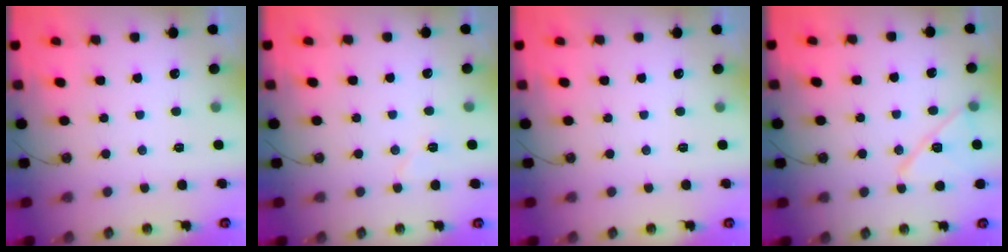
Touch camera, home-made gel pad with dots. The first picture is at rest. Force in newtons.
{"total": 5.2, "press": 4.9, "slide": 1.7}
{"total": 0.0}
{"total": 12.7, "press": 12.5, "slide": 2.5}